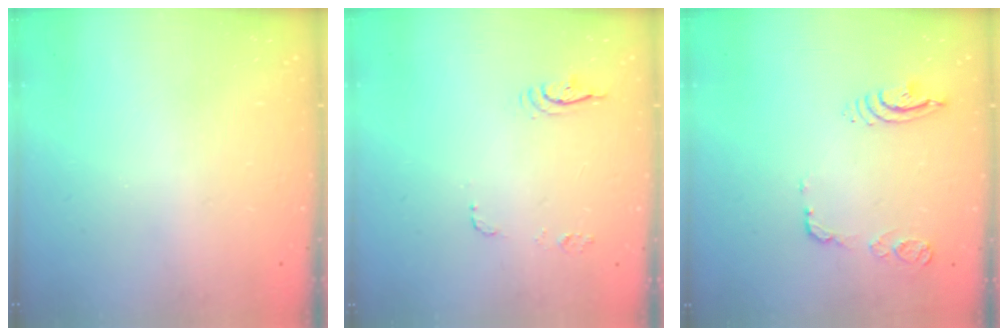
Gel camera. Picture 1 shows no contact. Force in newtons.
{"total": 6.0, "press": 6.0, "slide": 0.4}
{"total": 10.8, "press": 10.7, "slide": 1.4}